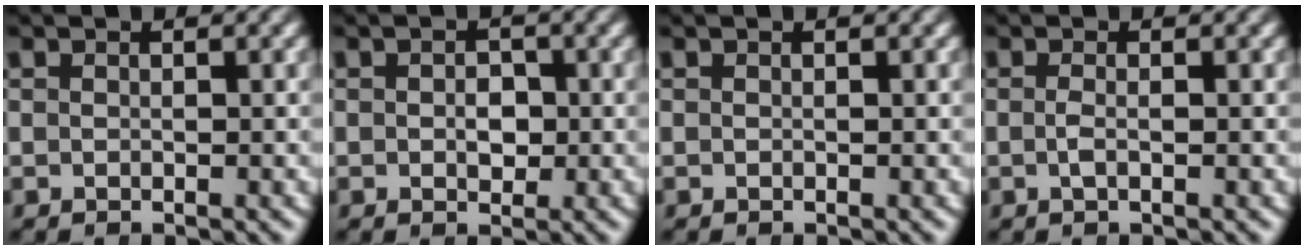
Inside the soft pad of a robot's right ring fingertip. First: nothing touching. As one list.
[{"total": 1.5, "force": [-0.2, 1.2, 0.9], "torque": [-0.016, -0.002, -0.003]}, {"total": 0.0}, {"total": 0.9, "force": [-0.5, -0.5, 0.6], "torque": [-0.024, -0.013, -0.005]}]